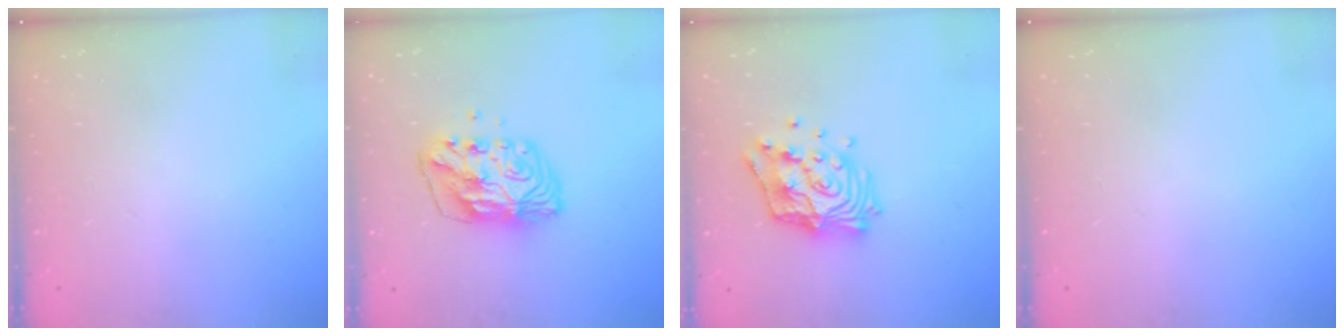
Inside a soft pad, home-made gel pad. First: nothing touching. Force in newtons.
{"total": 11.3, "press": 11.2, "slide": 1.6}
{"total": 16.3, "press": 16.3, "slide": 1.3}
{"total": 0.0}